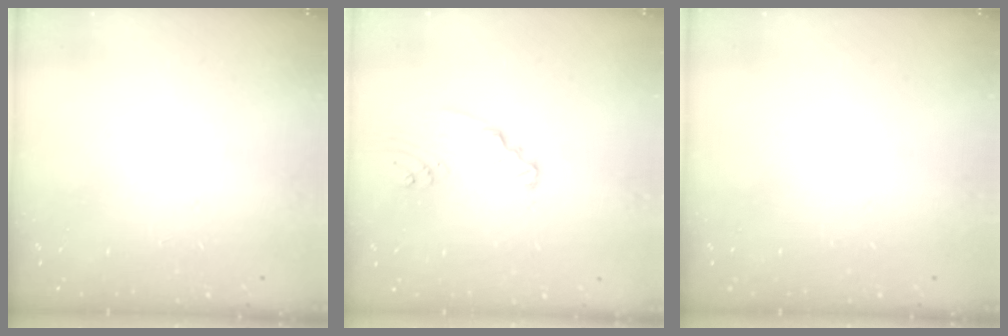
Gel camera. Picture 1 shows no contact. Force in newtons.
{"total": 2.3, "press": 2.3, "slide": 0.3}
{"total": 0.0}